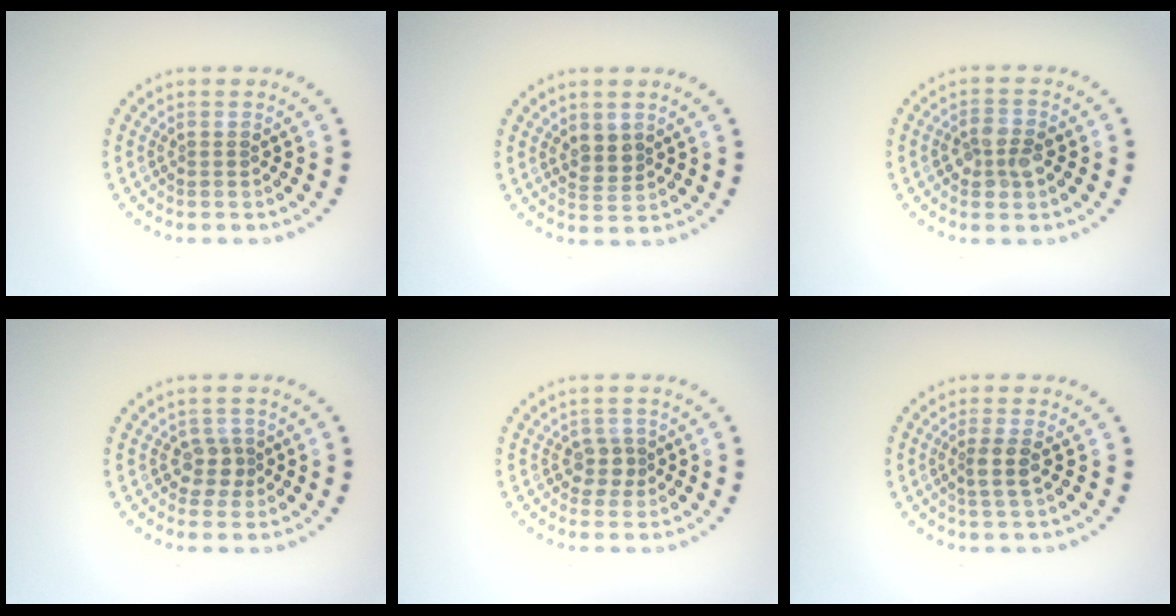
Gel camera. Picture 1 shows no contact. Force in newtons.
{"total": 2.0, "press": 1.8, "slide": 0.8}
{"total": 2.6, "press": 2.5, "slide": 0.7}
{"total": 1.9, "press": 1.7, "slide": 1.0}
{"total": 1.7, "press": 1.4, "slide": 1.0}
{"total": 1.9, "press": 1.6, "slide": 1.0}